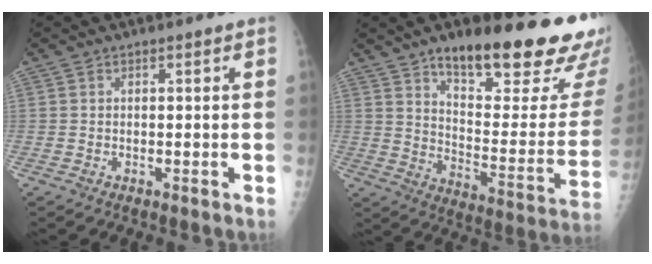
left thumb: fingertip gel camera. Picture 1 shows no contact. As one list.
[{"total": 27.9, "force": [17.9, 8.5, 19.5], "torque": [-0.231, -0.081, 0.262]}]